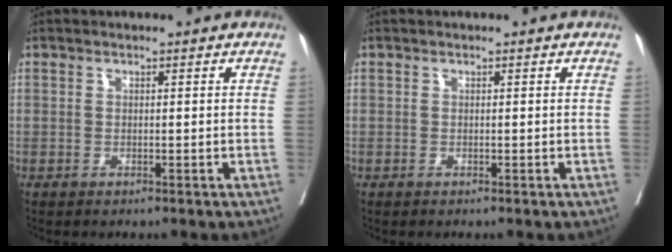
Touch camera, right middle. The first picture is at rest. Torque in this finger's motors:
{"motor_torque": [-0.02, 0.00, -0.01, -0.01]}